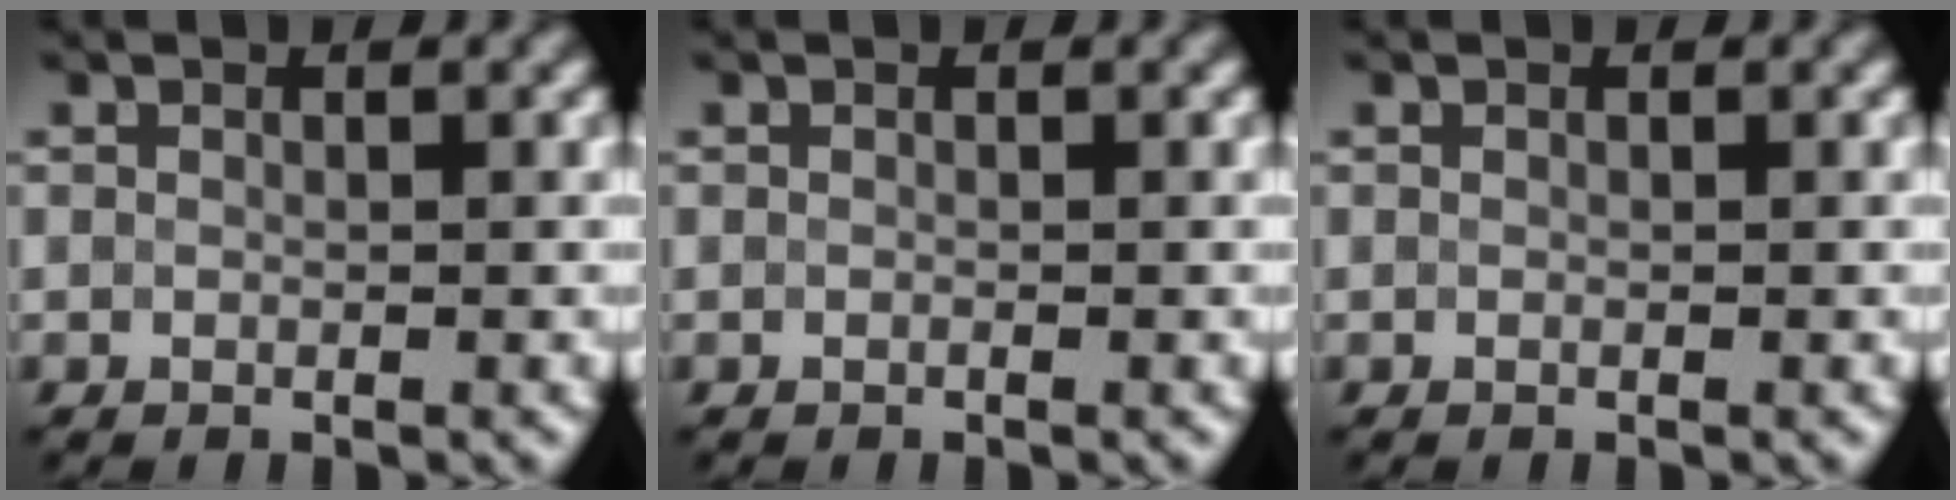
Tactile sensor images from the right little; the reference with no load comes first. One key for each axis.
{"total": 0.0}
{"total": 0.0}